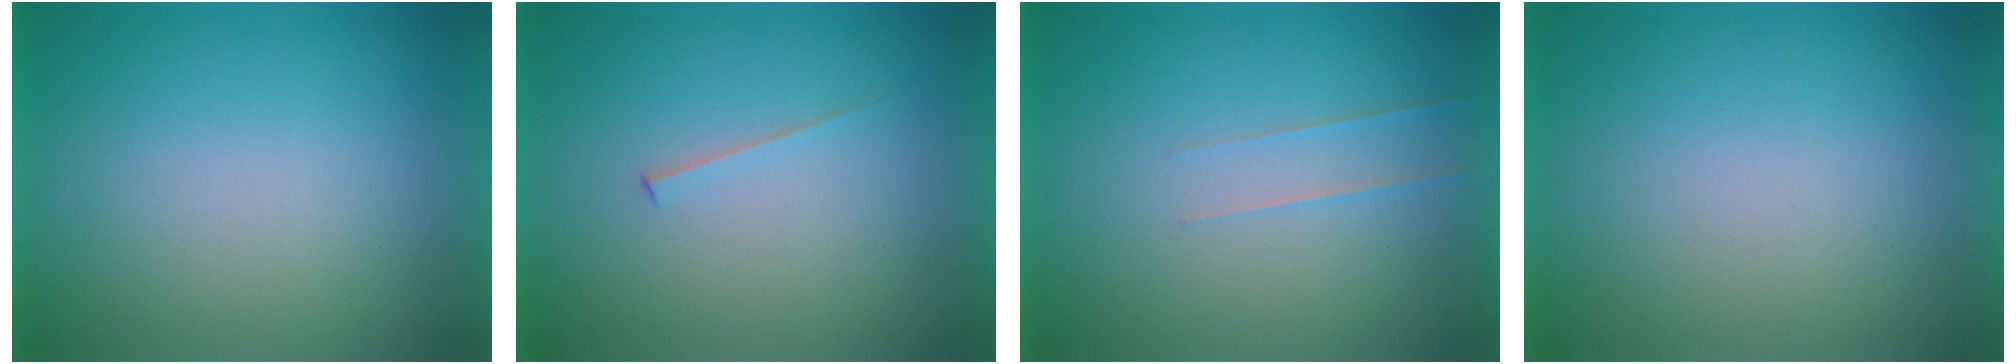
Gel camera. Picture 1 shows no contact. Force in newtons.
{"total": 1.5}
{"total": 1.7}
{"total": 0.0}